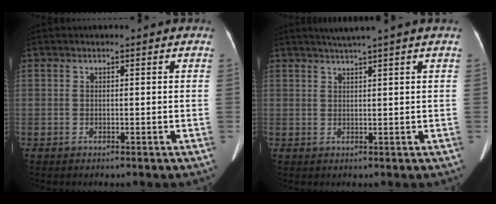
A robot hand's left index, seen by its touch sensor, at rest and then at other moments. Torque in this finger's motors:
{"motor_torque": [0.35, -0.62, 0.00, 0.03]}